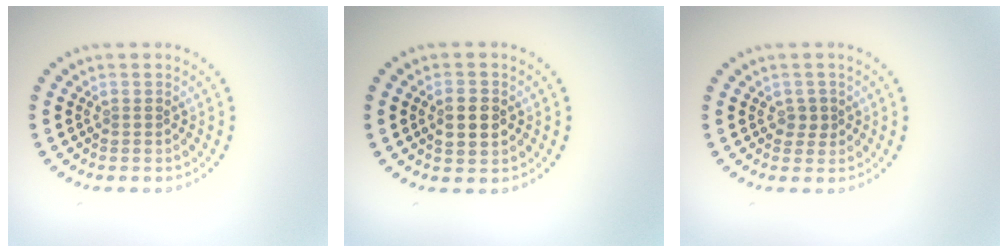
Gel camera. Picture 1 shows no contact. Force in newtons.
{"total": 2.3, "press": 2.3, "slide": 0.2}
{"total": 1.2, "press": 1.0, "slide": 0.6}